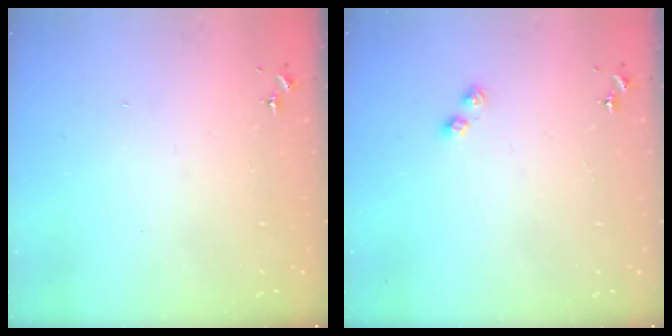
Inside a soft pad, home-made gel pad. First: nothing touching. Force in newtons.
{"total": 2.8, "press": 2.8, "slide": 0.4}